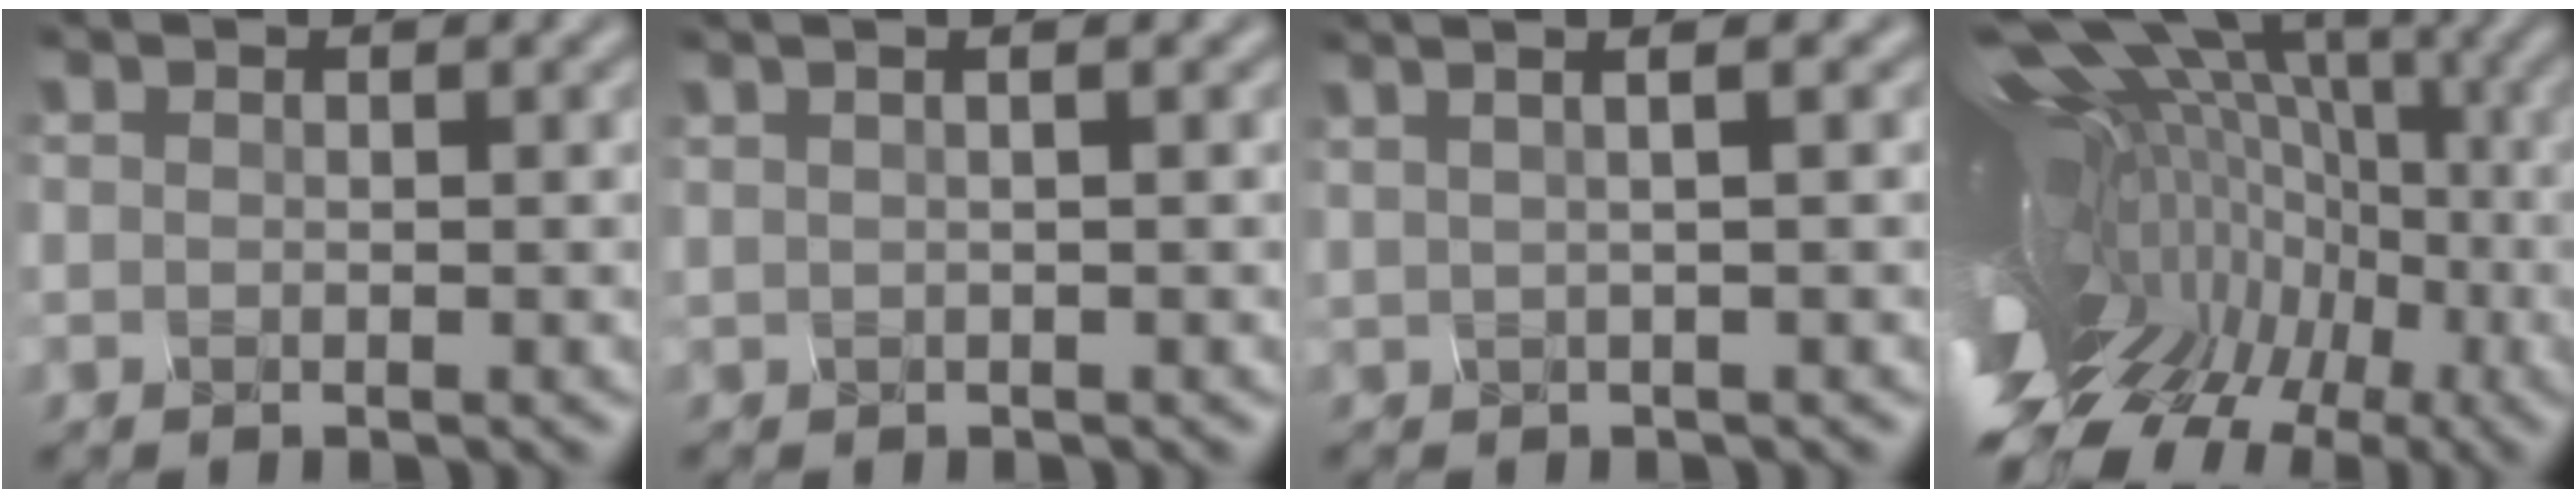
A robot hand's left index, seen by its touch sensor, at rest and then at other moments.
{"total": 1.7, "force": [1.0, 0.6, 1.3], "torque": [-0.001, 0.019, -0.005]}
{"total": 3.1, "force": [1.5, 0.5, 2.7], "torque": [-0.035, 0.026, 0.007]}
{"total": 15.1, "force": [-1.1, 10.4, 10.8], "torque": [-0.193, 0.023, 0.020]}